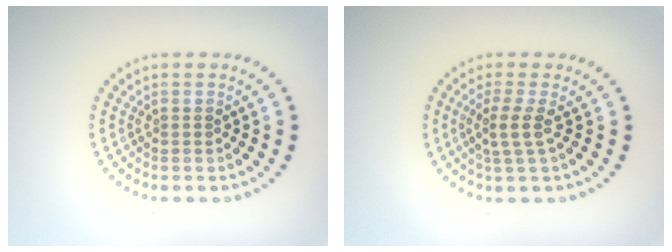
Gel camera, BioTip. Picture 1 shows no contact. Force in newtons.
{"total": 2.0, "press": 1.6, "slide": 1.3}